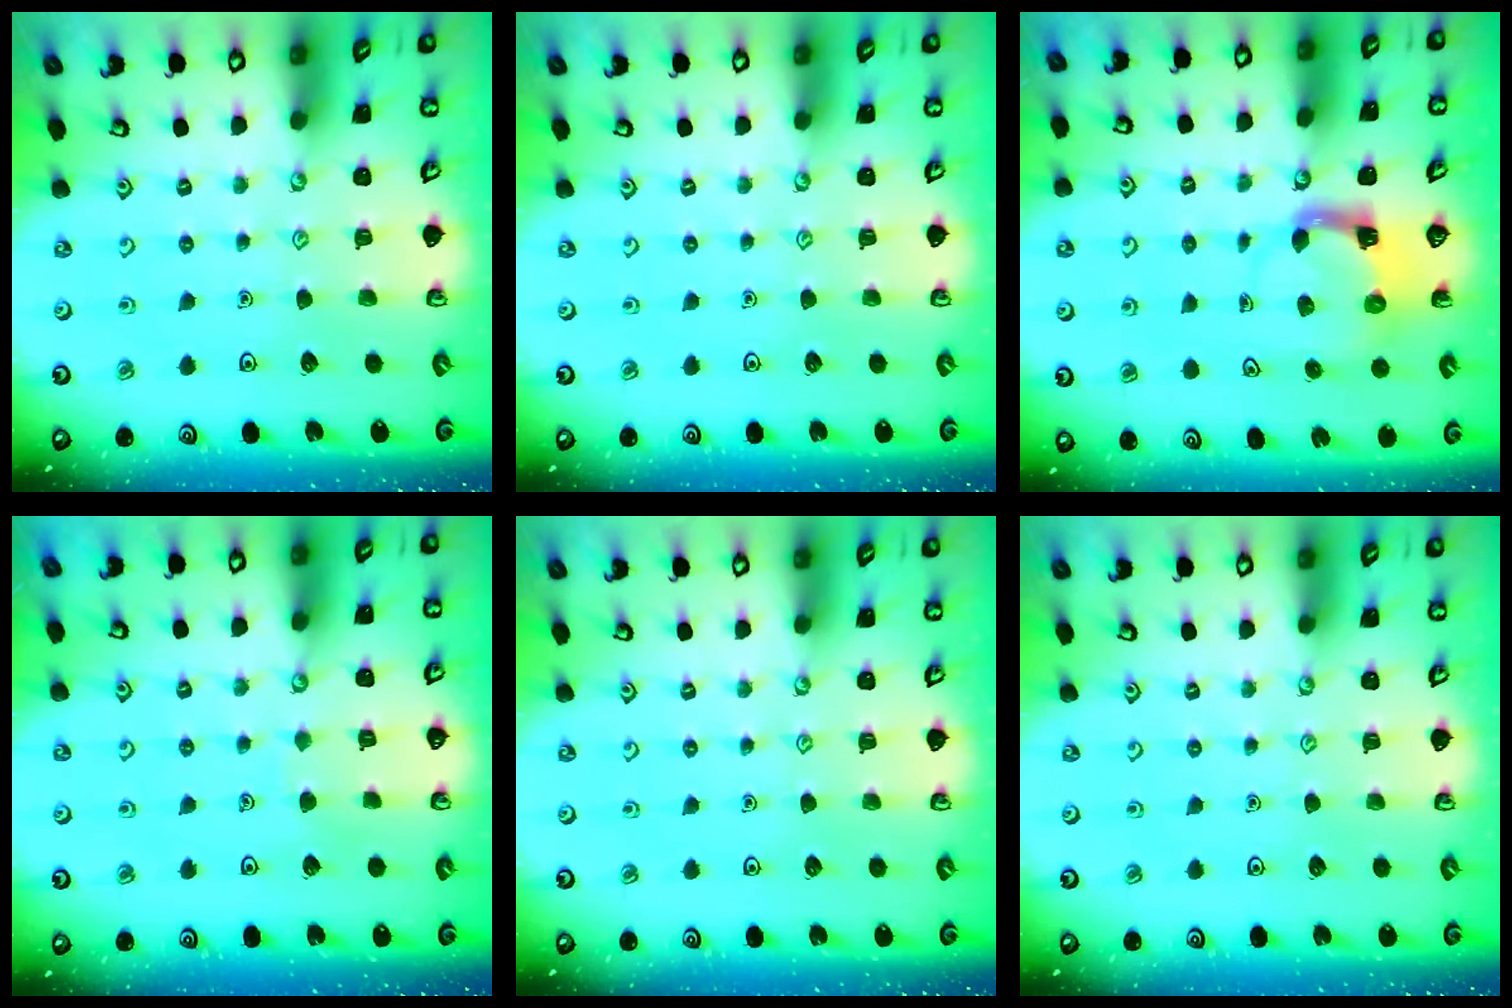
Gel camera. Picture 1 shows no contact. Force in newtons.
{"total": 0.0}
{"total": 3.8, "press": 3.7, "slide": 0.7}
{"total": 3.0, "press": 3.0, "slide": 0.2}
{"total": 0.0}
{"total": 0.0}